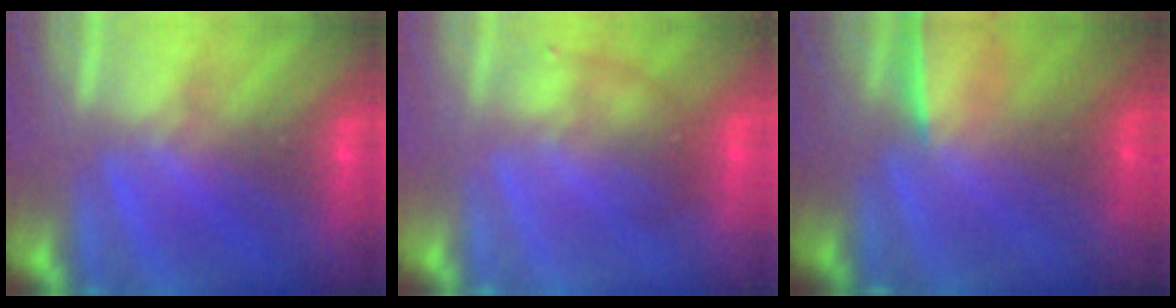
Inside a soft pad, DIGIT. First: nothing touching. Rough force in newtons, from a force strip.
{"total": 1.2}
{"total": 1.6}